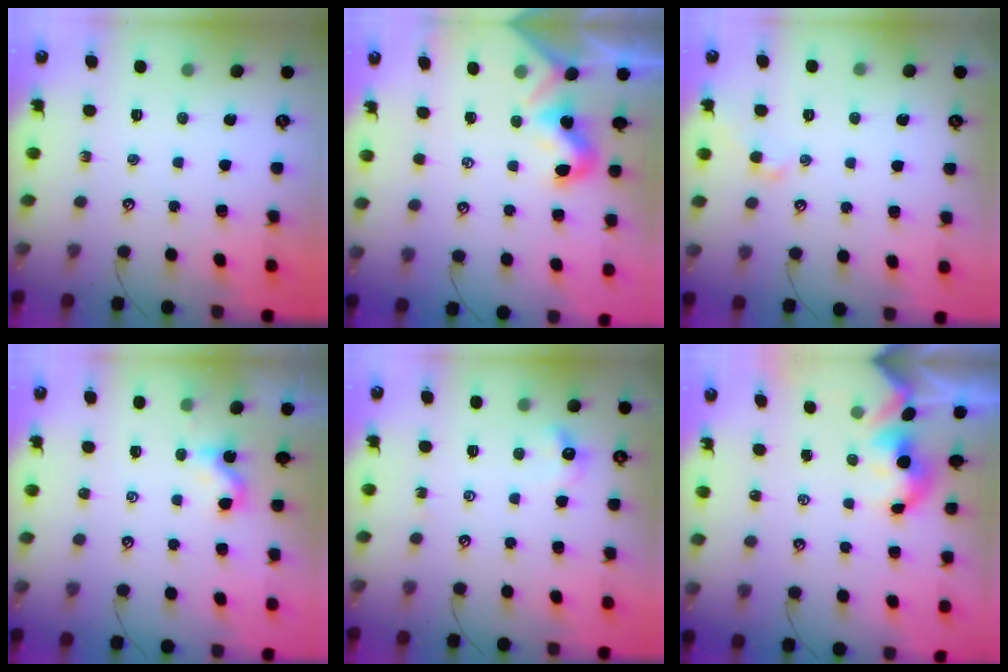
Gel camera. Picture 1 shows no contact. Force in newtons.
{"total": 1.7, "press": 1.7, "slide": 0.1}
{"total": 0.7, "press": 0.4, "slide": 0.6}
{"total": 0.6, "press": 0.5, "slide": 0.4}
{"total": 2.8, "press": 2.7, "slide": 0.6}
{"total": 1.7, "press": 1.7, "slide": 0.2}